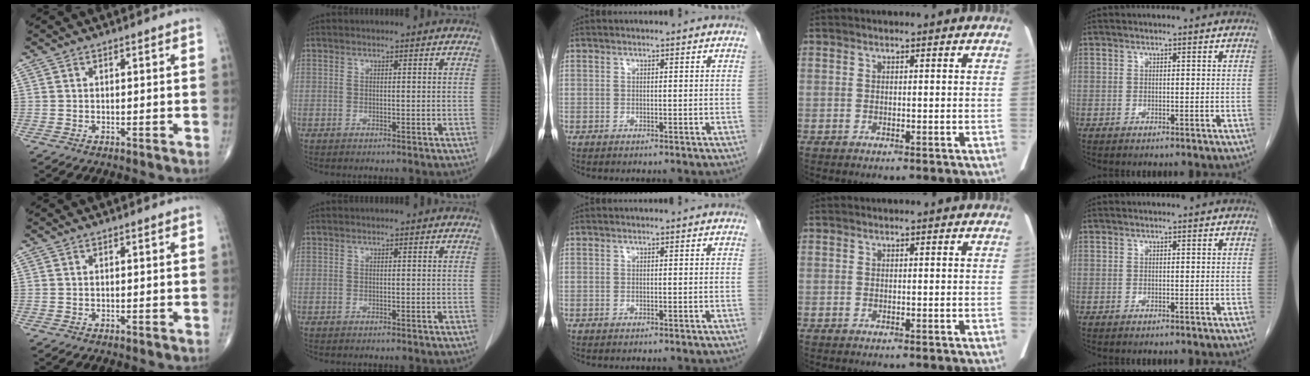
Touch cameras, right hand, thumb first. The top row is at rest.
{}